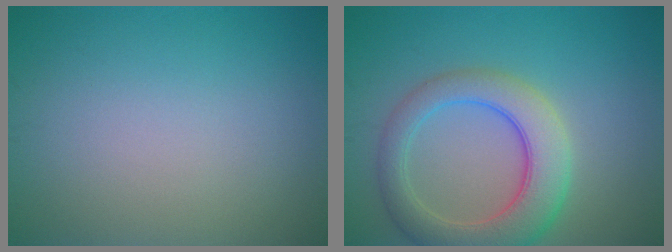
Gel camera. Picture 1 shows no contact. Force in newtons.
{"total": 6.5, "press": 6.5, "slide": 0.5}